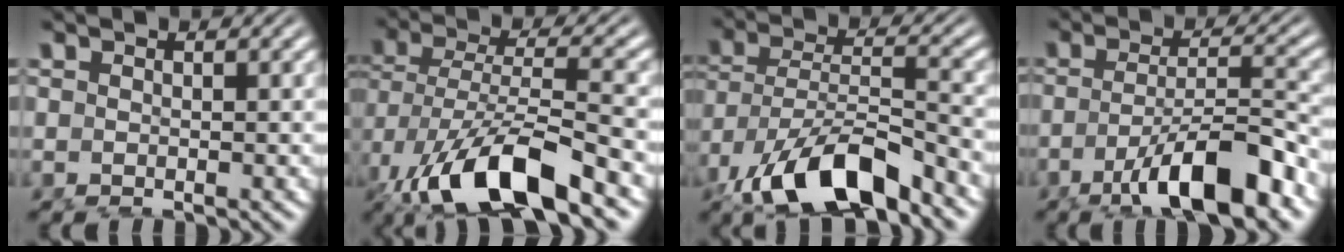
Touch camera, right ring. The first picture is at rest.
{"total": 7.8, "force": [-3.9, 2.1, 6.5], "torque": [-0.134, -0.040, -0.037]}
{"total": 7.4, "force": [-3.8, 3.1, 5.6], "torque": [-0.108, -0.035, -0.045]}
{"total": 7.2, "force": [-3.6, 0.9, 6.2], "torque": [-0.091, -0.017, -0.051]}